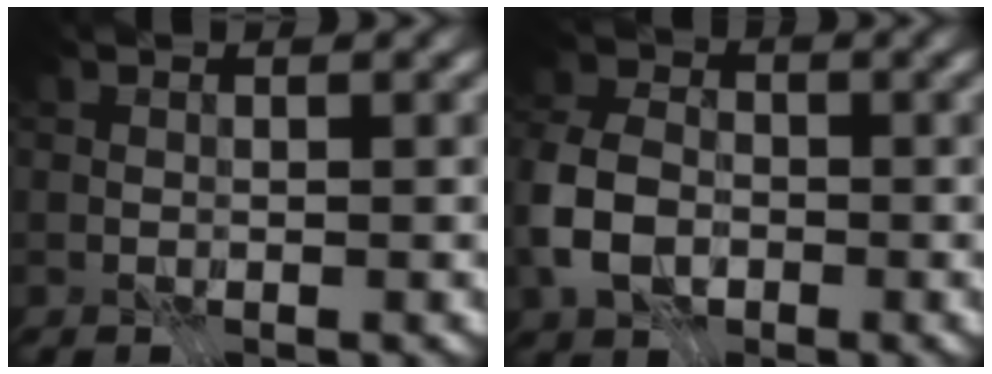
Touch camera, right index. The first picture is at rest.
{"total": 6.6, "force": [-2.3, 4.8, 3.8], "torque": [-0.092, 0.000, -0.063]}